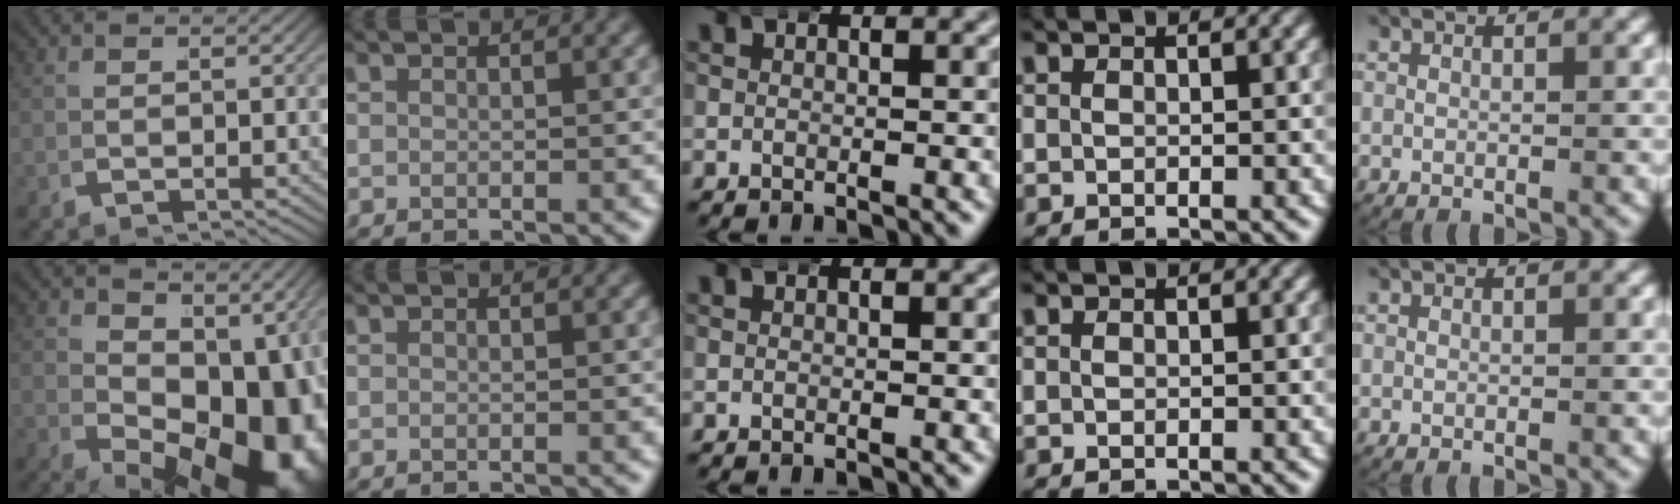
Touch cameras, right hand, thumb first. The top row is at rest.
{"thumb": {"total": 14.7, "force": [-1.5, 8.7, 11.7], "torque": [-0.174, -0.043, 0.005]}}